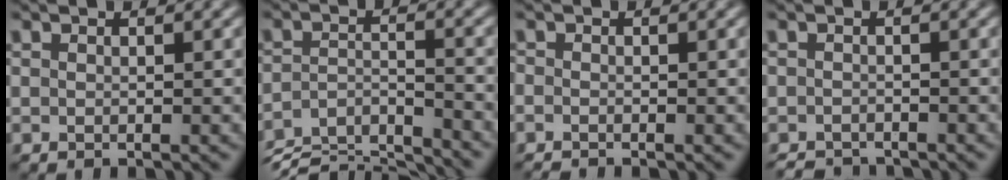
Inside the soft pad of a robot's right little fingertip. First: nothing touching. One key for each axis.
{"total": 7.0, "fx": -4.6, "fy": 3.6, "fz": 3.8, "tx": -0.056, "ty": -0.035, "tz": -0.072}
{"total": 1.1, "fx": -1.0, "fy": 0.5, "fz": 0.1, "tx": -0.008, "ty": -0.010, "tz": -0.018}
{"total": 2.6, "fx": -2.6, "fy": 0.1, "fz": -0.2, "tx": 0.009, "ty": -0.021, "tz": -0.036}